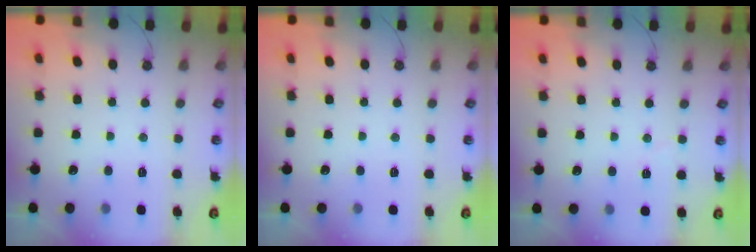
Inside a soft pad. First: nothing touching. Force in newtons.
{"total": 0.0}
{"total": 3.8, "press": 3.2, "slide": 2.1}